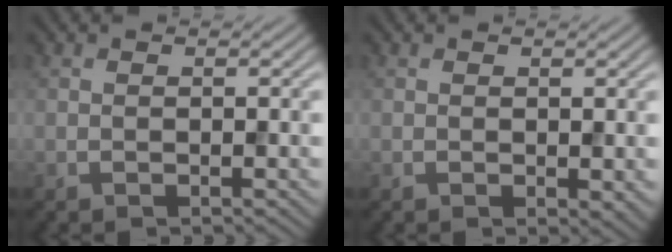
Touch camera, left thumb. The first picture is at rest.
{"total": 1.0, "force": [0.0, 0.6, 0.8], "torque": [-0.010, -0.002, 0.004]}